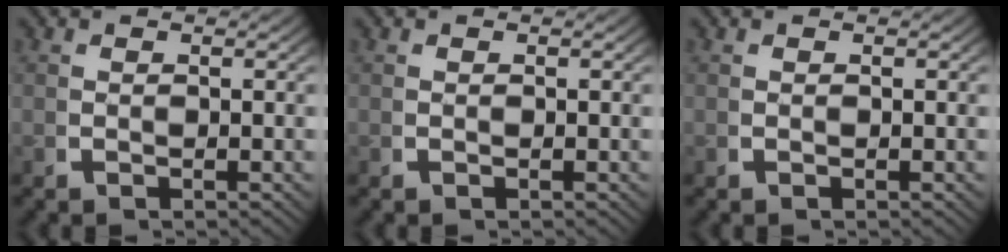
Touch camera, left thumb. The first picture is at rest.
{"total": 0.0}
{"total": 0.0}